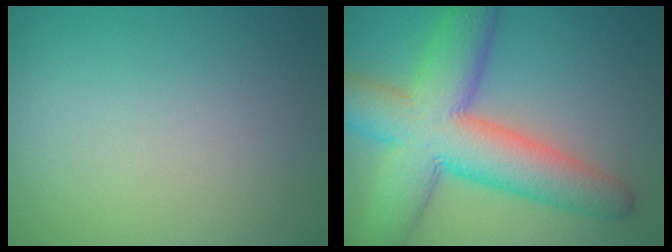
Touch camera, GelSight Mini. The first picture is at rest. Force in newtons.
{"total": 11.6, "press": 11.6, "slide": 0.4}